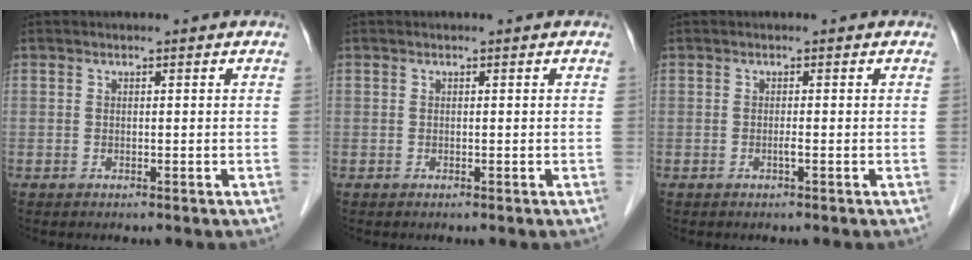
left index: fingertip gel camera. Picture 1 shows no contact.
{"total": 0.0}
{"total": 0.7, "force": [-0.5, -0.2, 0.4], "torque": [-0.009, -0.005, -0.011]}